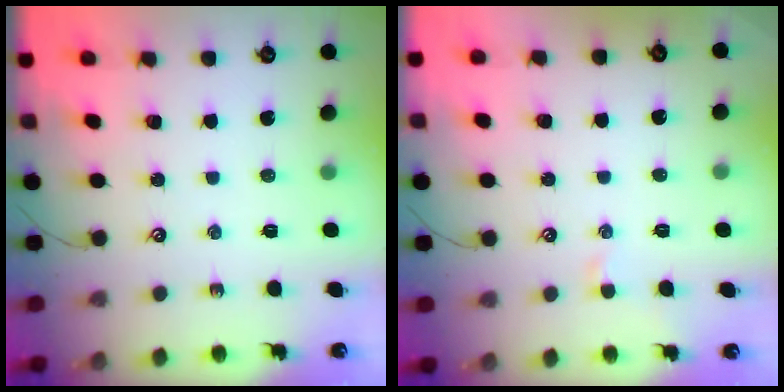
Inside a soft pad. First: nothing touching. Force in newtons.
{"total": 0.7, "press": 0.6, "slide": 0.5}